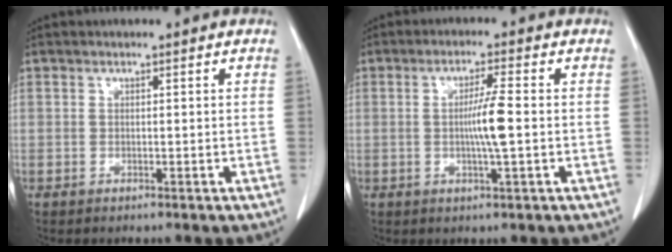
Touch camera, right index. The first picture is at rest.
{"total": 5.1, "force": [-0.3, -0.3, 5.1], "torque": [-0.092, -0.003, -0.006]}